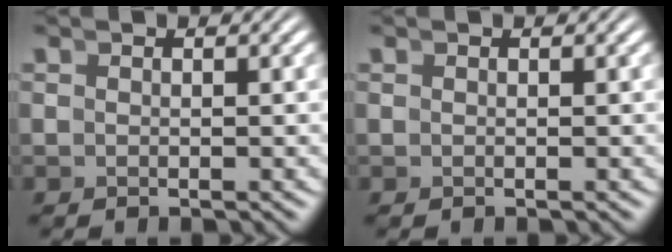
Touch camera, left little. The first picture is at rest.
{"total": 0.6, "force": [0.2, -0.5, -0.1], "torque": [0.007, 0.000, 0.006]}